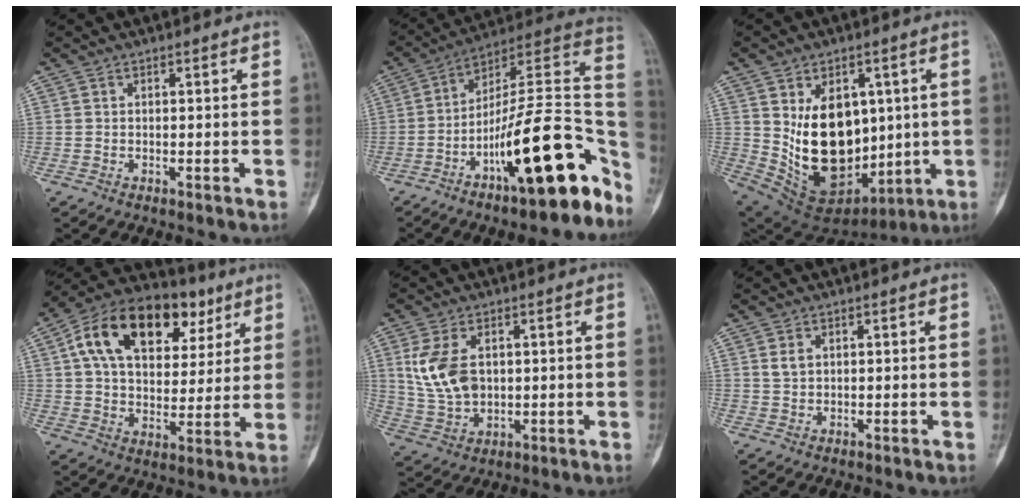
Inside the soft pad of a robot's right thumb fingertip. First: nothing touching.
{"total": 23.8, "force": [-10.3, 6.5, 20.5], "torque": [-0.241, 0.081, -0.155]}
{"total": 18.9, "force": [2.2, 12.9, 13.6], "torque": [-0.186, -0.020, 0.074]}
{"total": 23.8, "force": [10.0, 14.5, 16.1], "torque": [-0.239, 0.016, 0.158]}
{"total": 10.1, "force": [2.1, 6.6, 7.4], "torque": [-0.147, -0.004, 0.054]}
{"total": 2.0, "force": [0.7, 1.4, 1.3], "torque": [-0.023, 0.001, 0.017]}